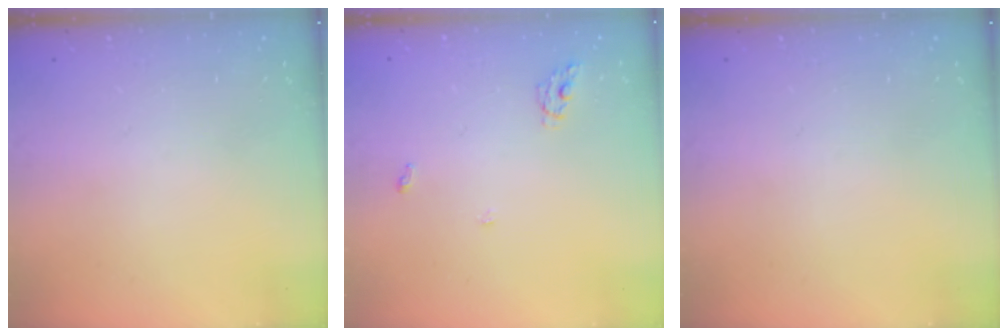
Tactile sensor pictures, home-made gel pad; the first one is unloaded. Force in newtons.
{"total": 4.4, "press": 4.4, "slide": 0.3}
{"total": 0.0}